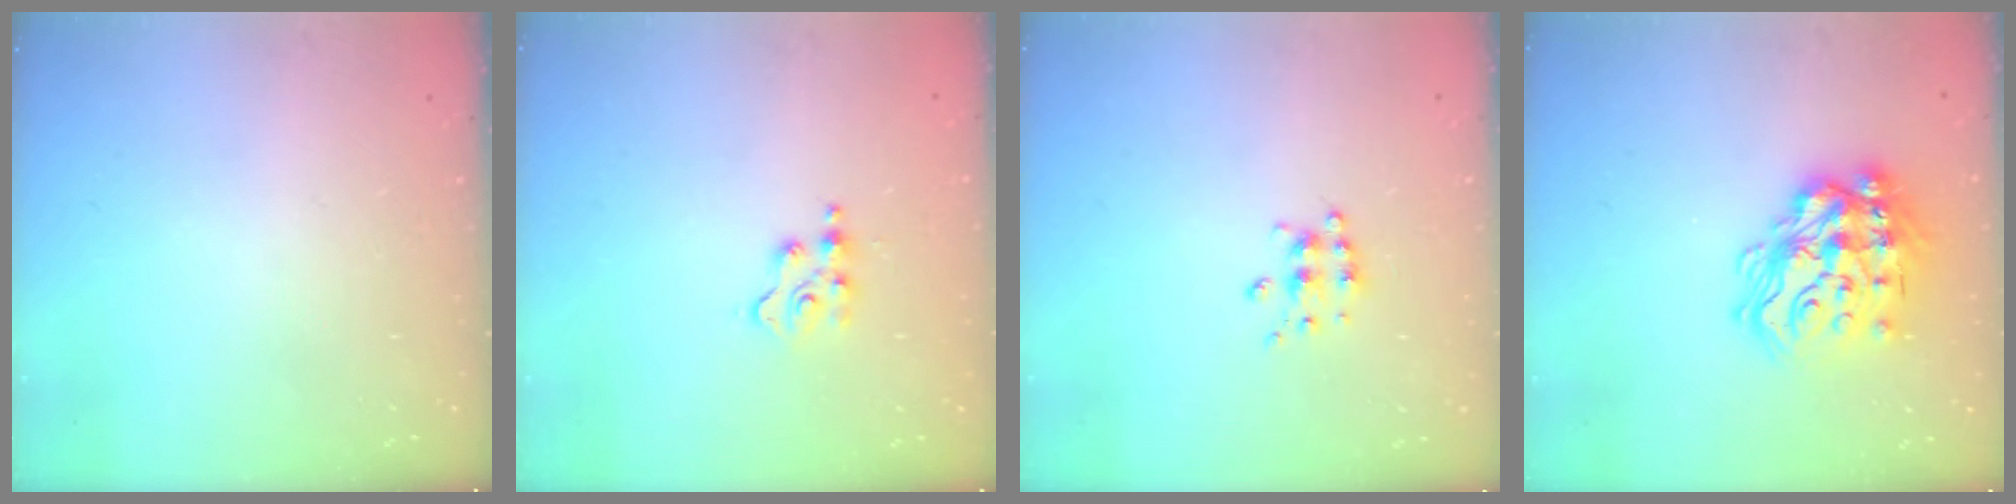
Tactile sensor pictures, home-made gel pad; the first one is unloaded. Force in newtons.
{"total": 3.8, "press": 3.8, "slide": 0.5}
{"total": 6.2, "press": 6.2, "slide": 0.7}
{"total": 19.5, "press": 19.4, "slide": 2.7}